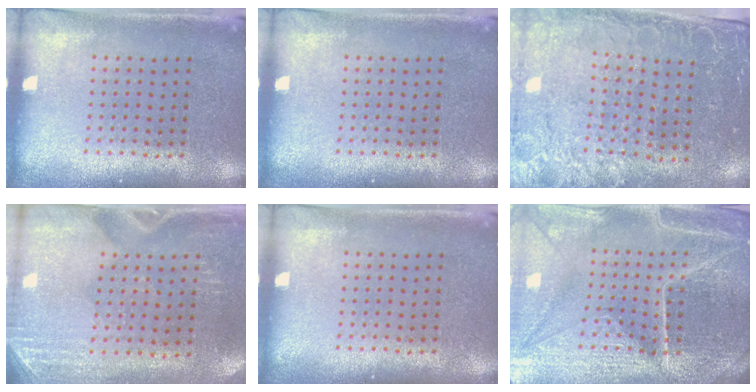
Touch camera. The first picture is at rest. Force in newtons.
{"total": 0.0}
{"total": 3.2, "press": 2.9, "slide": 1.2}
{"total": 2.9, "press": 2.5, "slide": 1.3}
{"total": 0.0}
{"total": 5.5, "press": 5.0, "slide": 2.1}